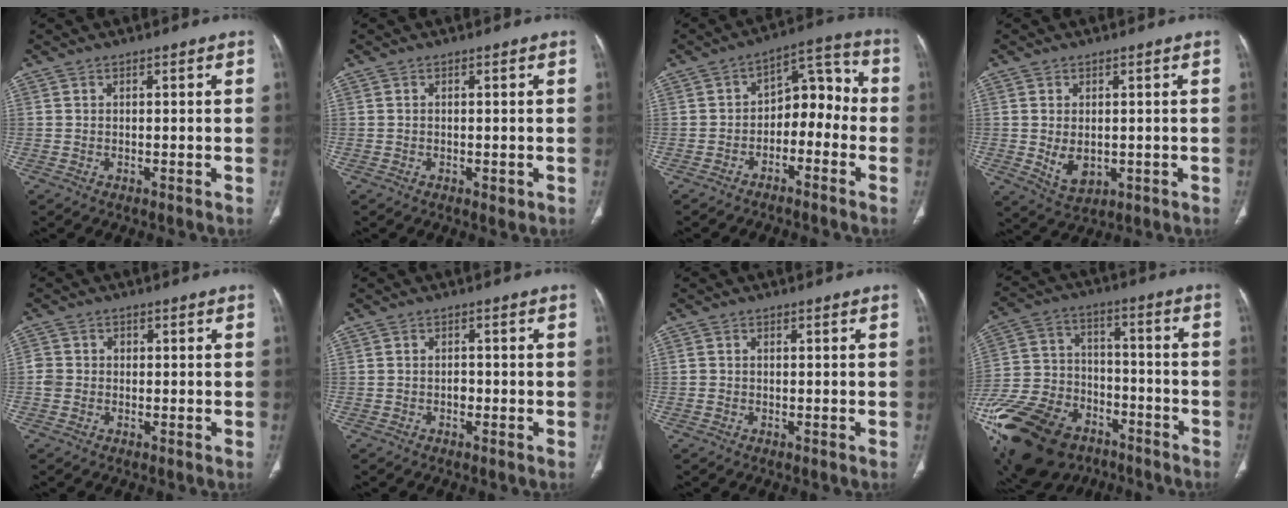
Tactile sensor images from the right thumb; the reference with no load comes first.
{"total": 1.4, "force": [-0.5, 0.8, 1.1], "torque": [-0.013, 0.001, -0.004]}
{"total": 10.1, "force": [-3.0, 6.7, 7.0], "torque": [-0.059, 0.061, -0.056]}
{"total": 5.6, "force": [-0.5, 3.8, 4.0], "torque": [-0.057, -0.010, 0.008]}
{"total": 2.9, "force": [-0.4, 2.7, 1.0], "torque": [-0.011, 0.012, -0.010]}
{"total": 1.4, "force": [-0.5, 1.0, 0.8], "torque": [-0.005, 0.005, -0.011]}
{"total": 0.7, "force": [-0.2, 0.7, 0.2], "torque": [0.000, 0.003, -0.003]}
{"total": 30.6, "force": [-17.4, 19.4, 16.1], "torque": [-0.406, 0.041, -0.298]}